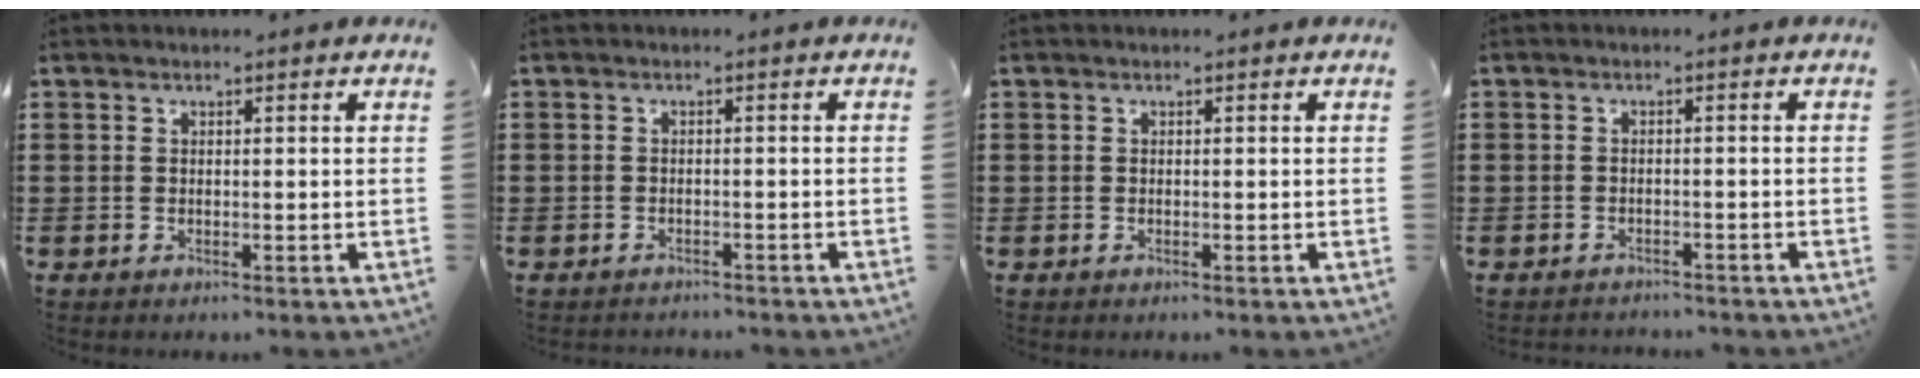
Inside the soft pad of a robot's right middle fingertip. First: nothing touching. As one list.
[{"total": 1.3, "force": [-1.2, 0.3, -0.2], "torque": [0.001, 0.003, -0.029]}, {"total": 0.0}, {"total": 1.5, "force": [-1.5, 0.3, -0.3], "torque": [0.000, 0.003, -0.034]}]